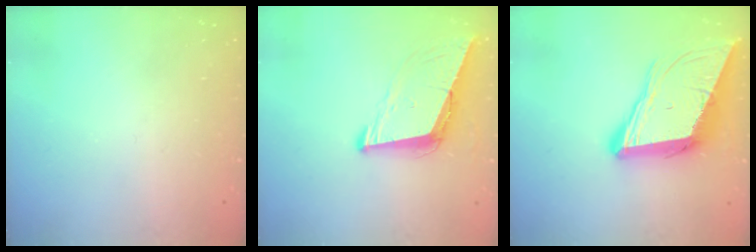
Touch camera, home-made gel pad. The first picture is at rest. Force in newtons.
{"total": 9.0, "press": 8.2, "slide": 3.7}
{"total": 15.9, "press": 15.4, "slide": 3.9}